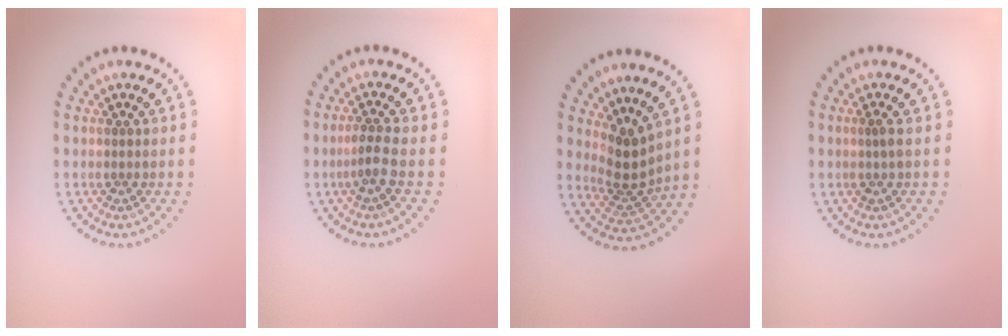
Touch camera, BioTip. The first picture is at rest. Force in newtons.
{"total": 2.0, "press": 1.3, "slide": 1.5}
{"total": 3.3, "press": 2.5, "slide": 2.1}
{"total": 1.1, "press": 0.9, "slide": 0.7}